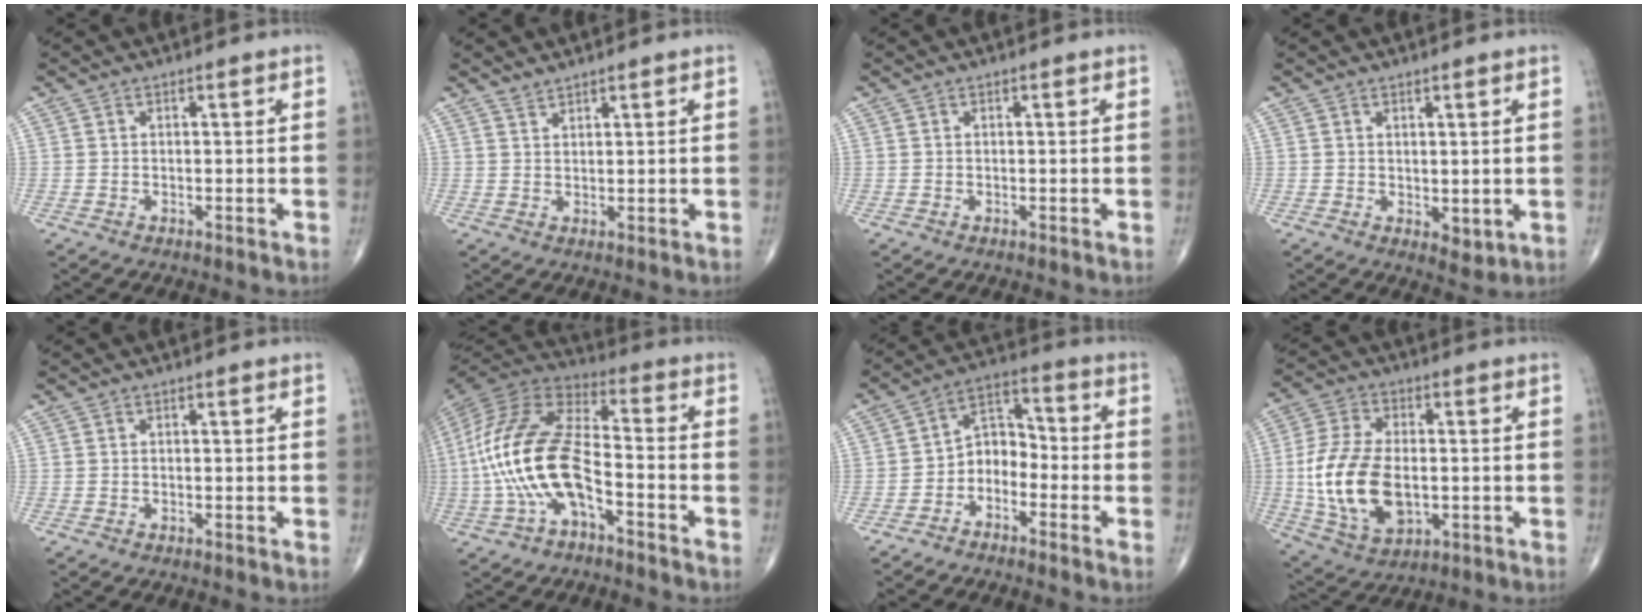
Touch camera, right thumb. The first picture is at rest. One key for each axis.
{"total": 1.7, "fx": 1.7, "fy": 0.4, "fz": 0.3, "tx": -0.001, "ty": -0.011, "tz": 0.032}
{"total": 0.0}
{"total": 3.2, "fx": 0.2, "fy": 1.9, "fz": 2.6, "tx": -0.028, "ty": -0.012, "tz": 0.013}
{"total": 0.0}
{"total": 18.9, "fx": -4.6, "fy": 8.8, "fz": 16.1, "tx": -0.337, "ty": 0.042, "tz": -0.088}
{"total": 6.9, "fx": -3.4, "fy": 4.9, "fz": 3.5, "tx": -0.036, "ty": 0.054, "tz": -0.076}
{"total": 16.9, "fx": -1.5, "fy": 10.0, "fz": 13.6, "tx": -0.266, "ty": -0.003, "tz": -0.016}